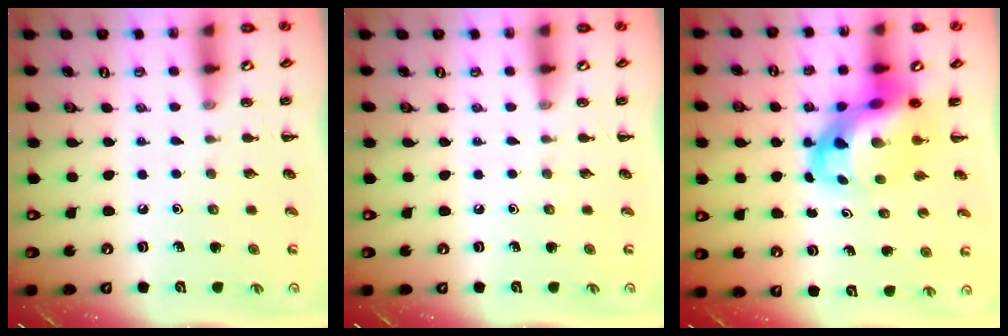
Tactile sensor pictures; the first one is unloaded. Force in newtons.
{"total": 0.0}
{"total": 9.0, "press": 8.5, "slide": 2.7}